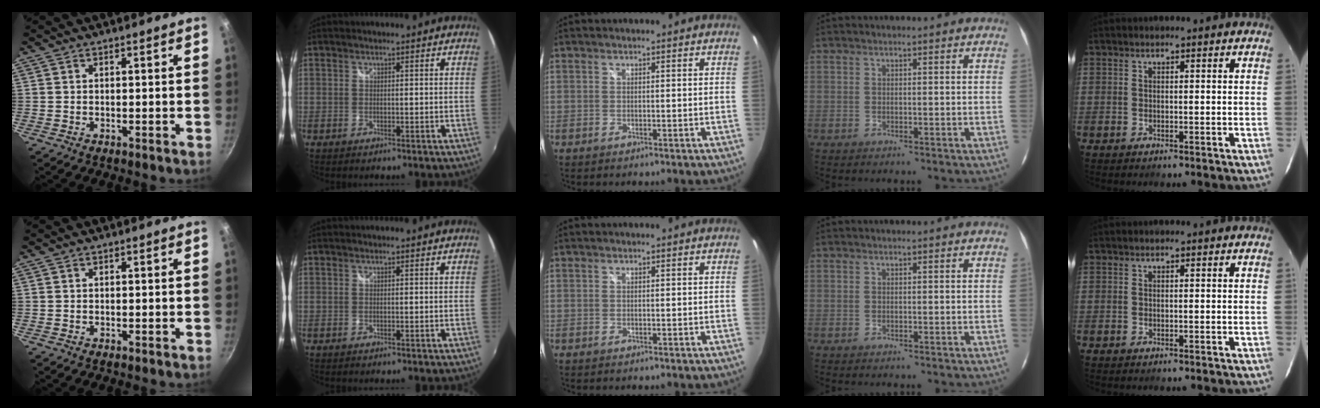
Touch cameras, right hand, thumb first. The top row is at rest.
{}